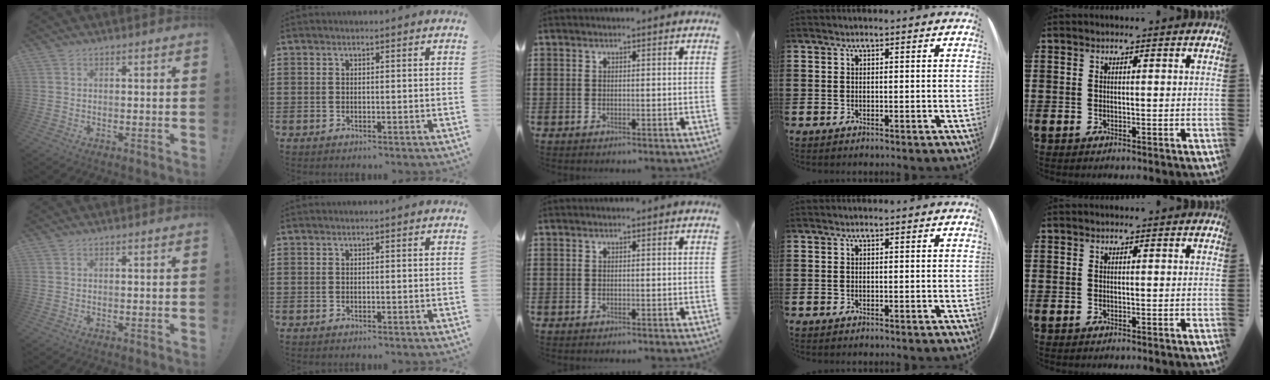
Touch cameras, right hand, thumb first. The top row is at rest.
{}